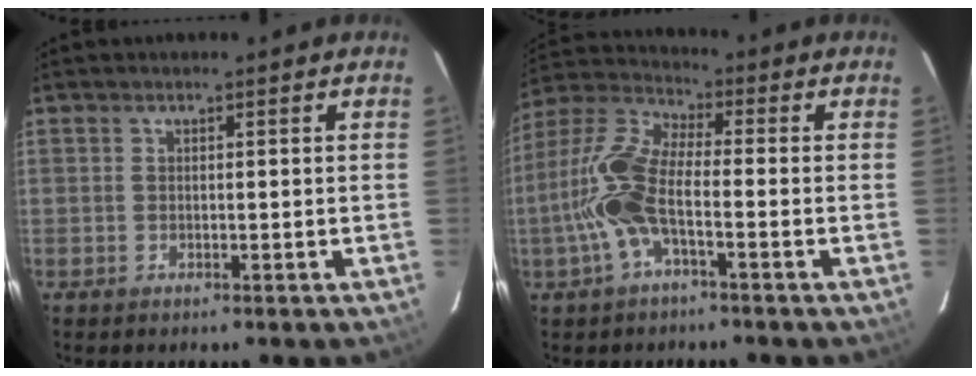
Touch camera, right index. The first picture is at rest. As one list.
[{"total": 11.6, "force": [-3.2, 3.5, 10.6], "torque": [-0.242, 0.007, -0.067]}]